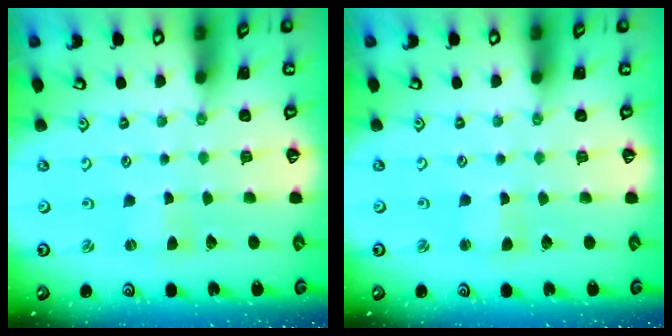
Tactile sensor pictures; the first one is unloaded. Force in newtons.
{"total": 1.4, "press": 1.4, "slide": 0.2}